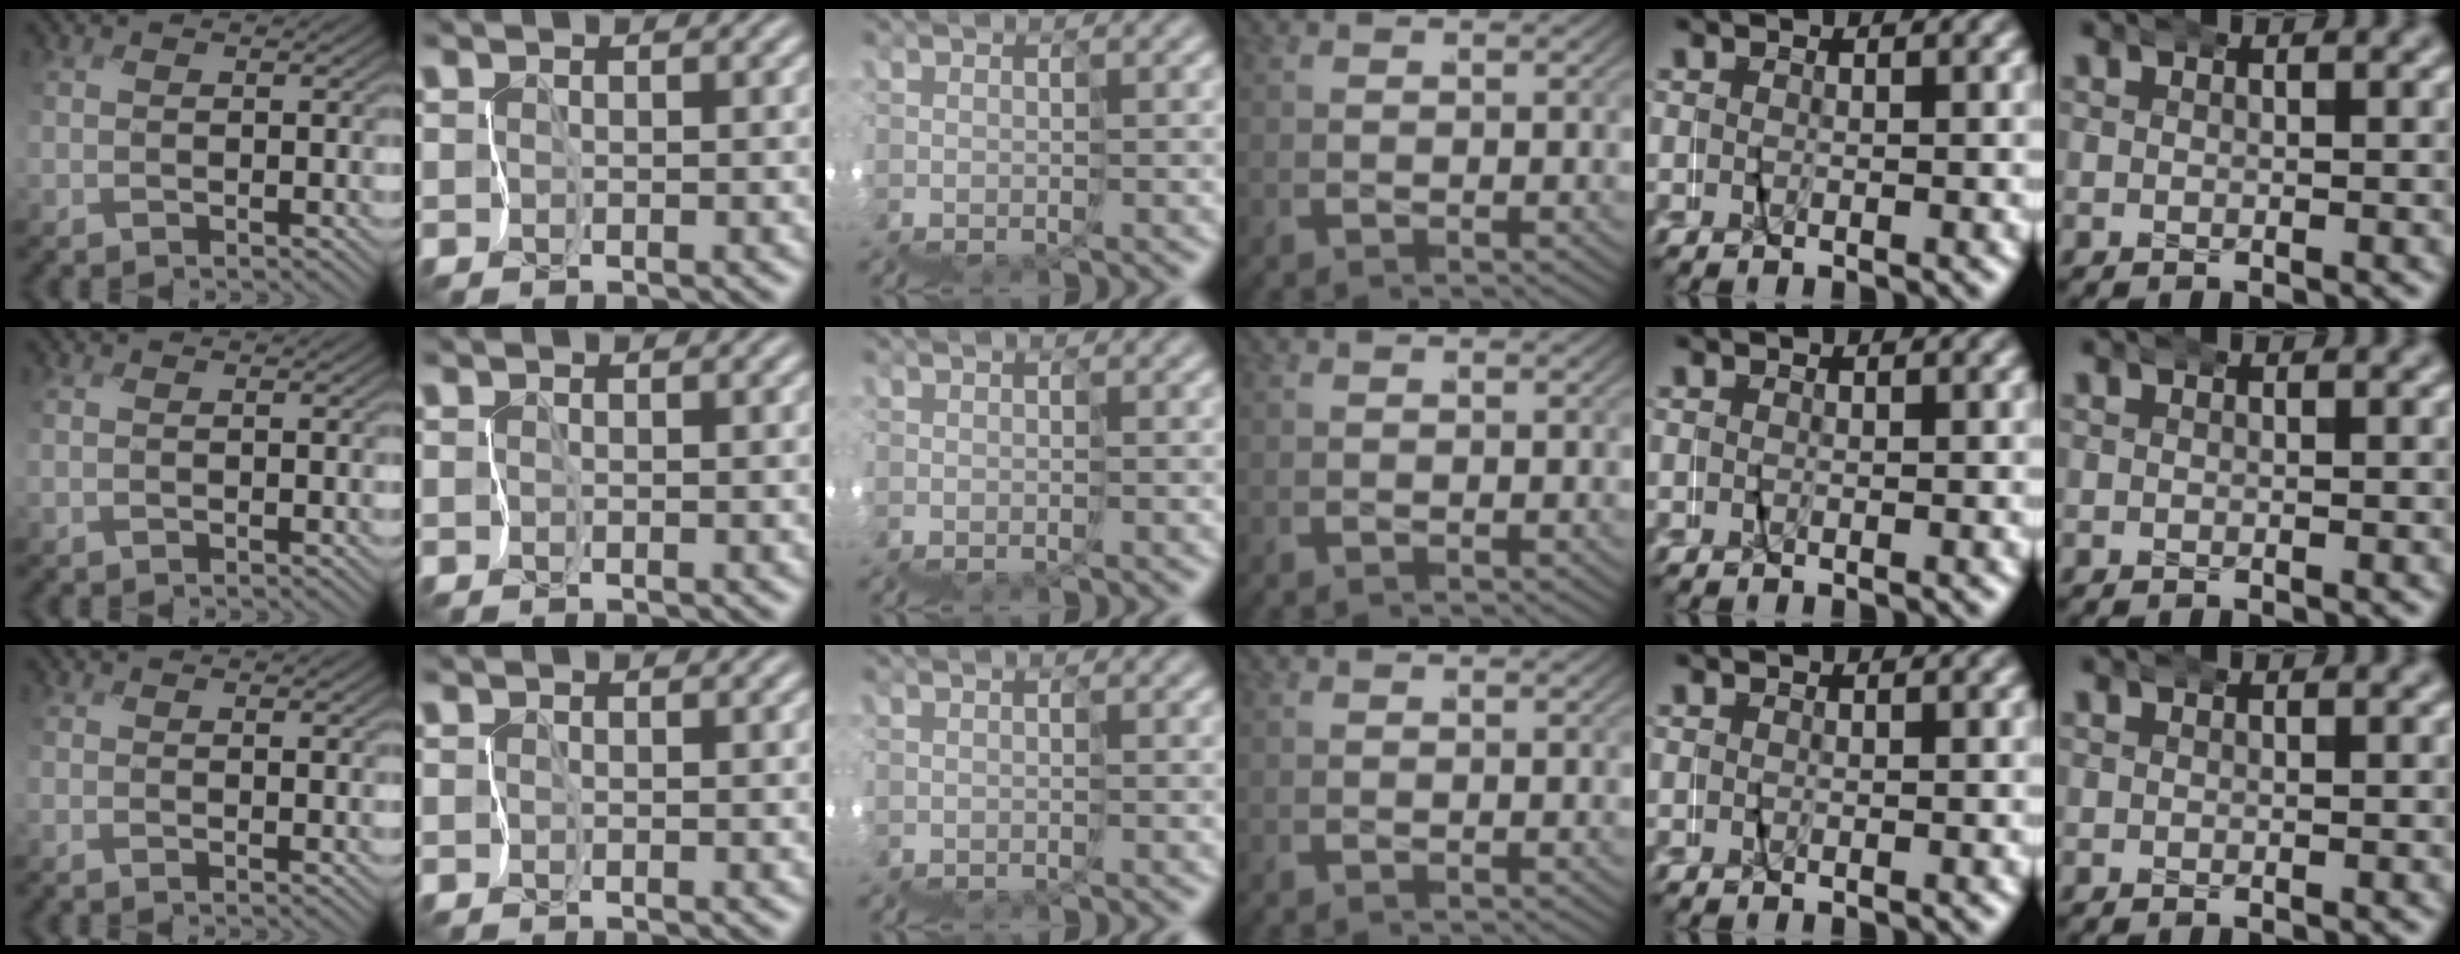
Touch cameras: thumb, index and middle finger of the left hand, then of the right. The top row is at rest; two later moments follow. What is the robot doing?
{"motion": "wrap", "object": "napkin"}